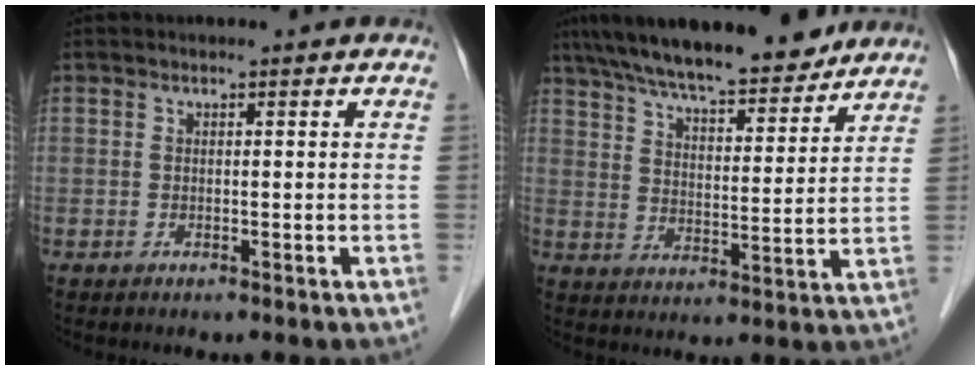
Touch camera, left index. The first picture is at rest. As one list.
[{"total": 16.8, "force": [14.4, 3.3, 8.0], "torque": [-0.133, 0.019, 0.220]}]